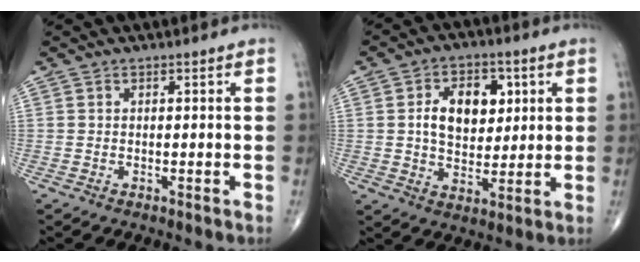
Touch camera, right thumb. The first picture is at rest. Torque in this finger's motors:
{"motor_torque": [0.04, 0.27, 0.72, 0.11, 0.23]}